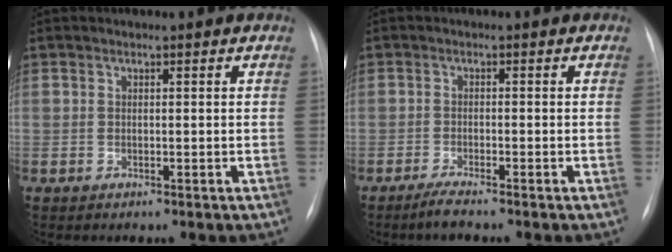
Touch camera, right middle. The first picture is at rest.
{"total": 2.2, "force": [-1.9, -0.1, 1.2], "torque": [-0.031, -0.006, -0.035]}